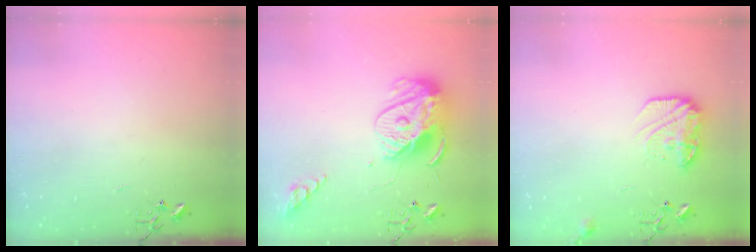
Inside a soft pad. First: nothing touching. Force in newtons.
{"total": 16.5, "press": 16.4, "slide": 1.3}
{"total": 12.8, "press": 12.8, "slide": 0.7}